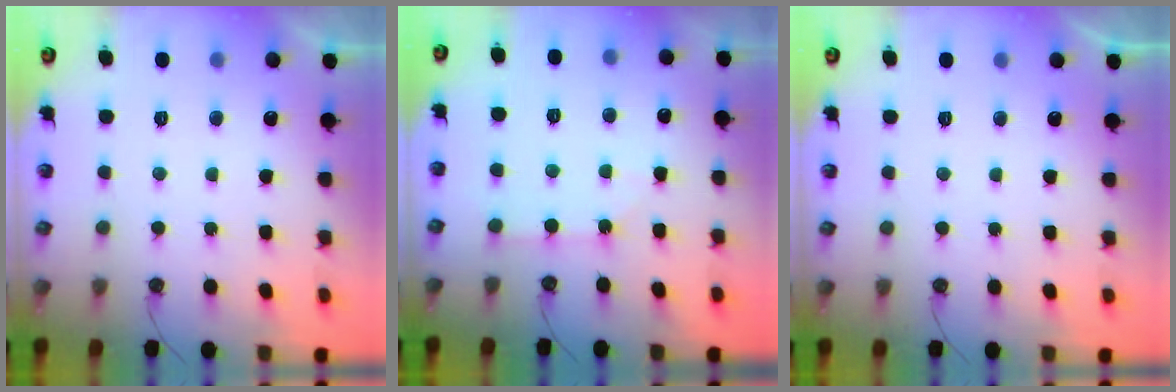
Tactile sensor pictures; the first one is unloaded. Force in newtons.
{"total": 3.3, "press": 3.3, "slide": 0.3}
{"total": 0.0}